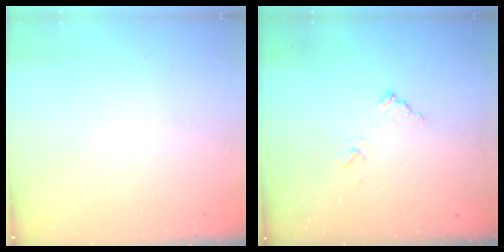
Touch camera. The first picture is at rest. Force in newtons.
{"total": 7.0, "press": 7.0, "slide": 0.3}